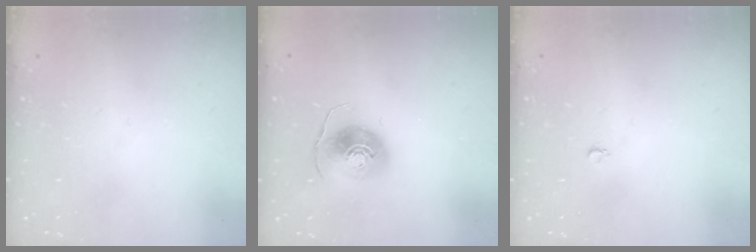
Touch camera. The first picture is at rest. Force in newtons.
{"total": 8.8, "press": 8.8, "slide": 0.6}
{"total": 2.6, "press": 2.6, "slide": 0.3}